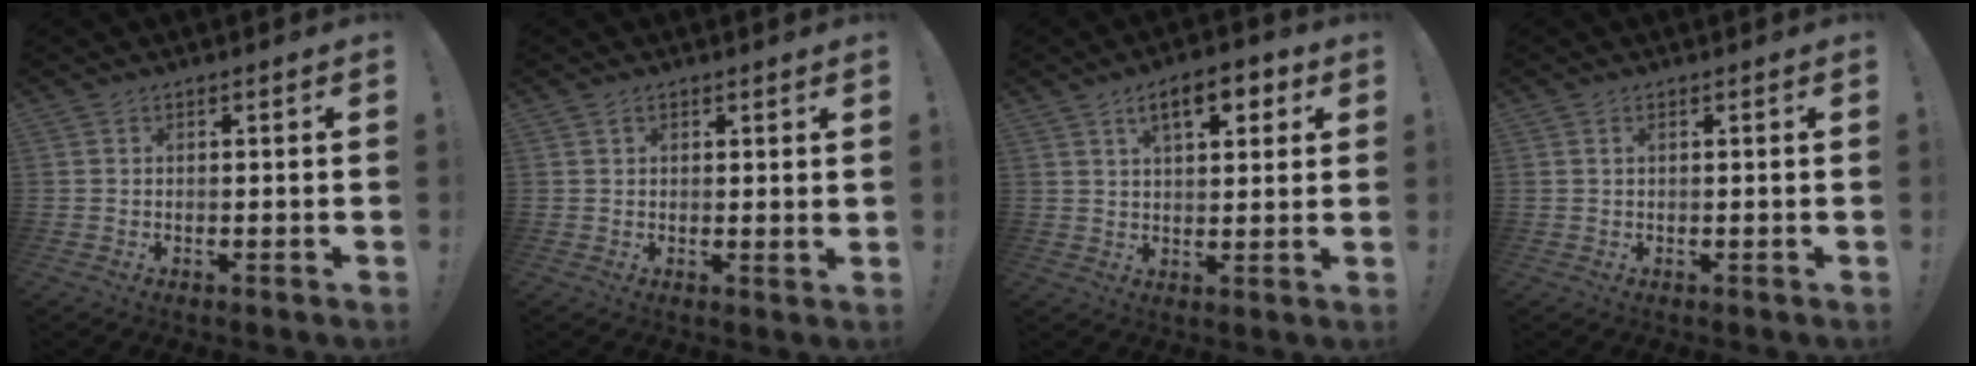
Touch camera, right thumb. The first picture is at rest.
{"total": 1.7, "force": [0.9, 0.7, 1.3], "torque": [-0.019, -0.002, 0.014]}
{"total": 9.7, "force": [4.5, 4.3, 7.5], "torque": [-0.101, -0.008, 0.073]}
{"total": 0.9, "force": [0.4, 0.4, 0.7], "torque": [-0.014, 0.003, 0.007]}